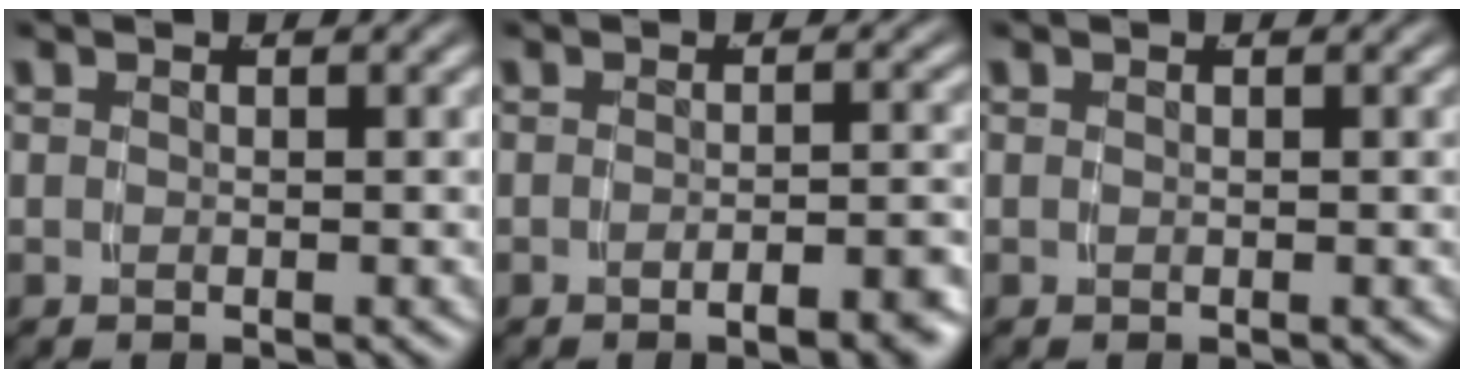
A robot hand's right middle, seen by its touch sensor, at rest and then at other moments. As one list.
[{"total": 3.1, "force": [-2.4, 0.0, 2.0], "torque": [-0.022, 0.004, -0.041]}, {"total": 0.0}]